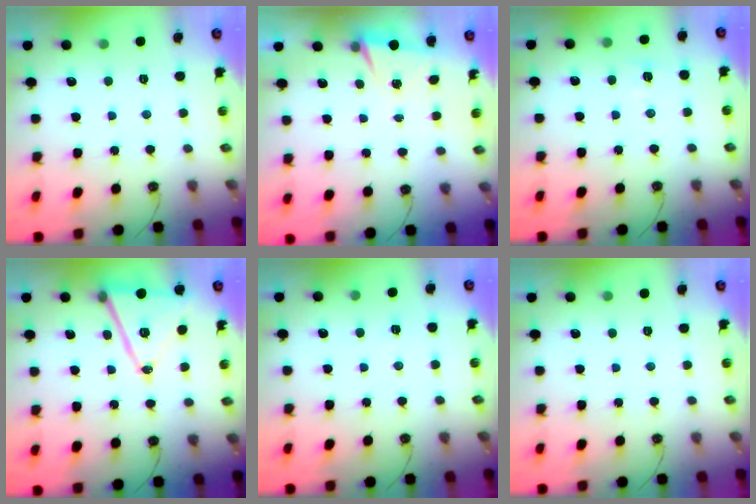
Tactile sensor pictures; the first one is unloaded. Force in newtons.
{"total": 2.8, "press": 1.8, "slide": 2.2}
{"total": 6.3, "press": 6.0, "slide": 1.9}
{"total": 16.1, "press": 15.6, "slide": 3.7}
{"total": 3.7, "press": 3.3, "slide": 1.6}
{"total": 0.0}